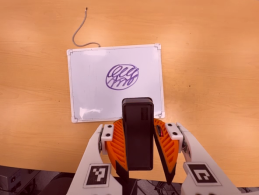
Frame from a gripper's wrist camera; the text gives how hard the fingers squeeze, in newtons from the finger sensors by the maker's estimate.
{"total": 7.4, "left": 6.4, "right": 8.4}